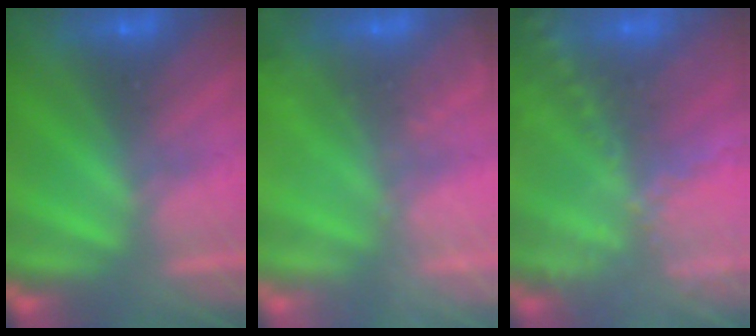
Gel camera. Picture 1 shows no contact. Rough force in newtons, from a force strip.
{"total": 2.4}
{"total": 9.1}